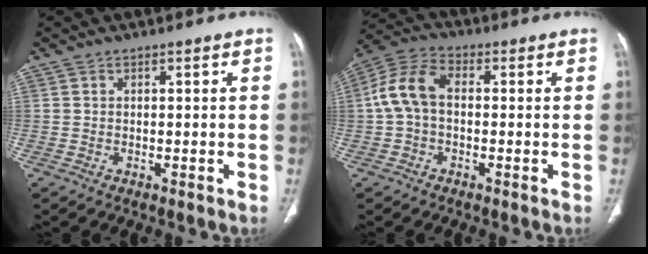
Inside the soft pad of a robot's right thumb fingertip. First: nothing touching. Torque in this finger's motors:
{"motor_torque": [0.28, 0.62, 0.37, -0.39, 0.10]}